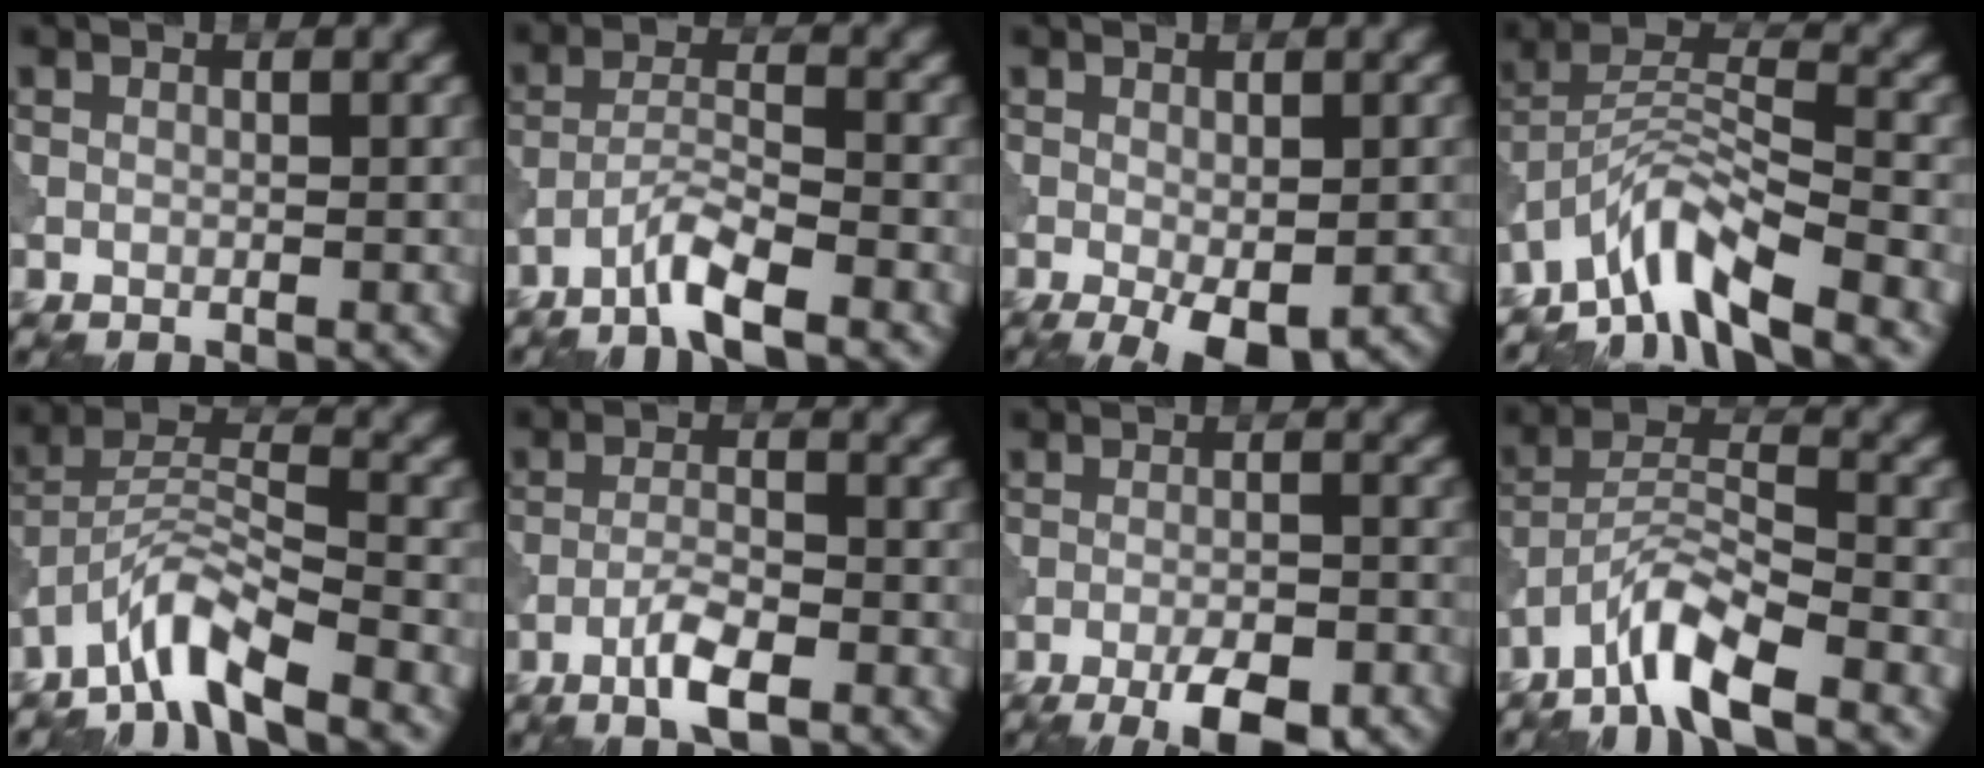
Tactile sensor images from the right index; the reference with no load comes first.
{"total": 3.8, "force": [-2.7, 0.4, 2.6], "torque": [-0.051, 0.008, -0.063]}
{"total": 4.5, "force": [-1.7, 1.7, 3.8], "torque": [-0.058, -0.010, -0.022]}
{"total": 6.4, "force": [-5.1, 1.3, 3.7], "torque": [-0.064, 0.008, -0.106]}
{"total": 5.8, "force": [-4.4, 1.0, 3.5], "torque": [-0.063, 0.008, -0.093]}
{"total": 3.5, "force": [-2.1, 0.7, 2.7], "torque": [-0.058, 0.005, -0.046]}
{"total": 5.9, "force": [-3.8, 1.5, 4.2], "torque": [-0.068, -0.006, -0.058]}
{"total": 6.1, "force": [-4.3, 1.3, 4.1], "torque": [-0.076, 0.006, -0.091]}